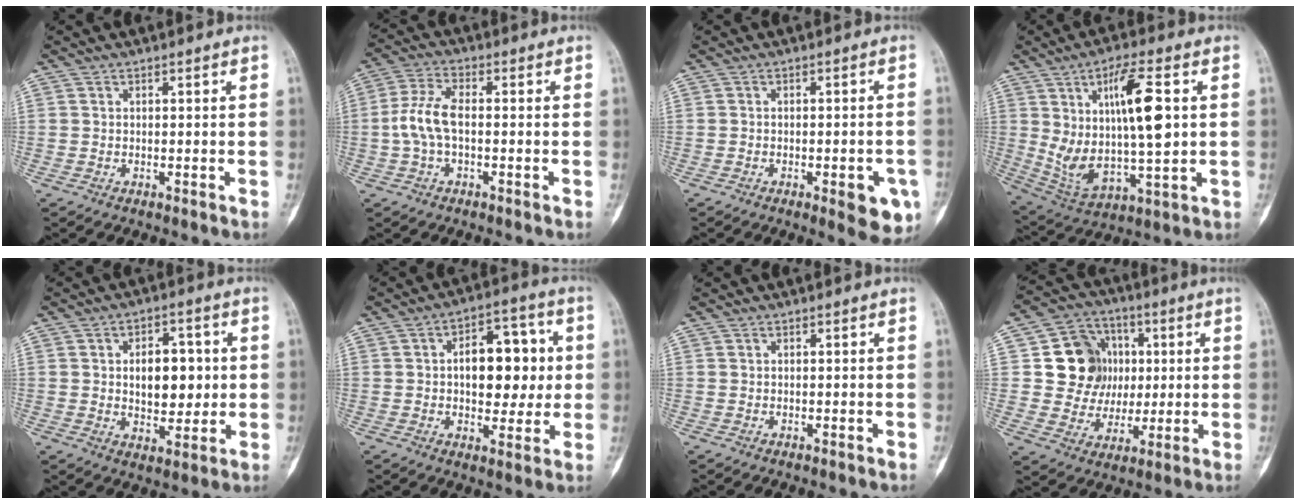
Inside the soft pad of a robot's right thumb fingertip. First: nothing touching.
{"total": 7.3, "force": [-0.7, 3.5, 6.4], "torque": [-0.150, 0.021, -0.018]}
{"total": 7.3, "force": [-2.9, 2.5, 6.2], "torque": [-0.059, 0.003, -0.028]}
{"total": 16.8, "force": [3.7, 5.2, 15.5], "torque": [-0.283, -0.013, 0.076]}
{"total": 10.0, "force": [0.9, 6.2, 7.8], "torque": [-0.074, -0.001, 0.020]}
{"total": 13.6, "force": [1.1, 8.0, 10.9], "torque": [-0.107, 0.016, 0.013]}
{"total": 0.0}
{"total": 13.6, "force": [2.3, 12.2, 5.6], "torque": [-0.038, 0.005, 0.044]}